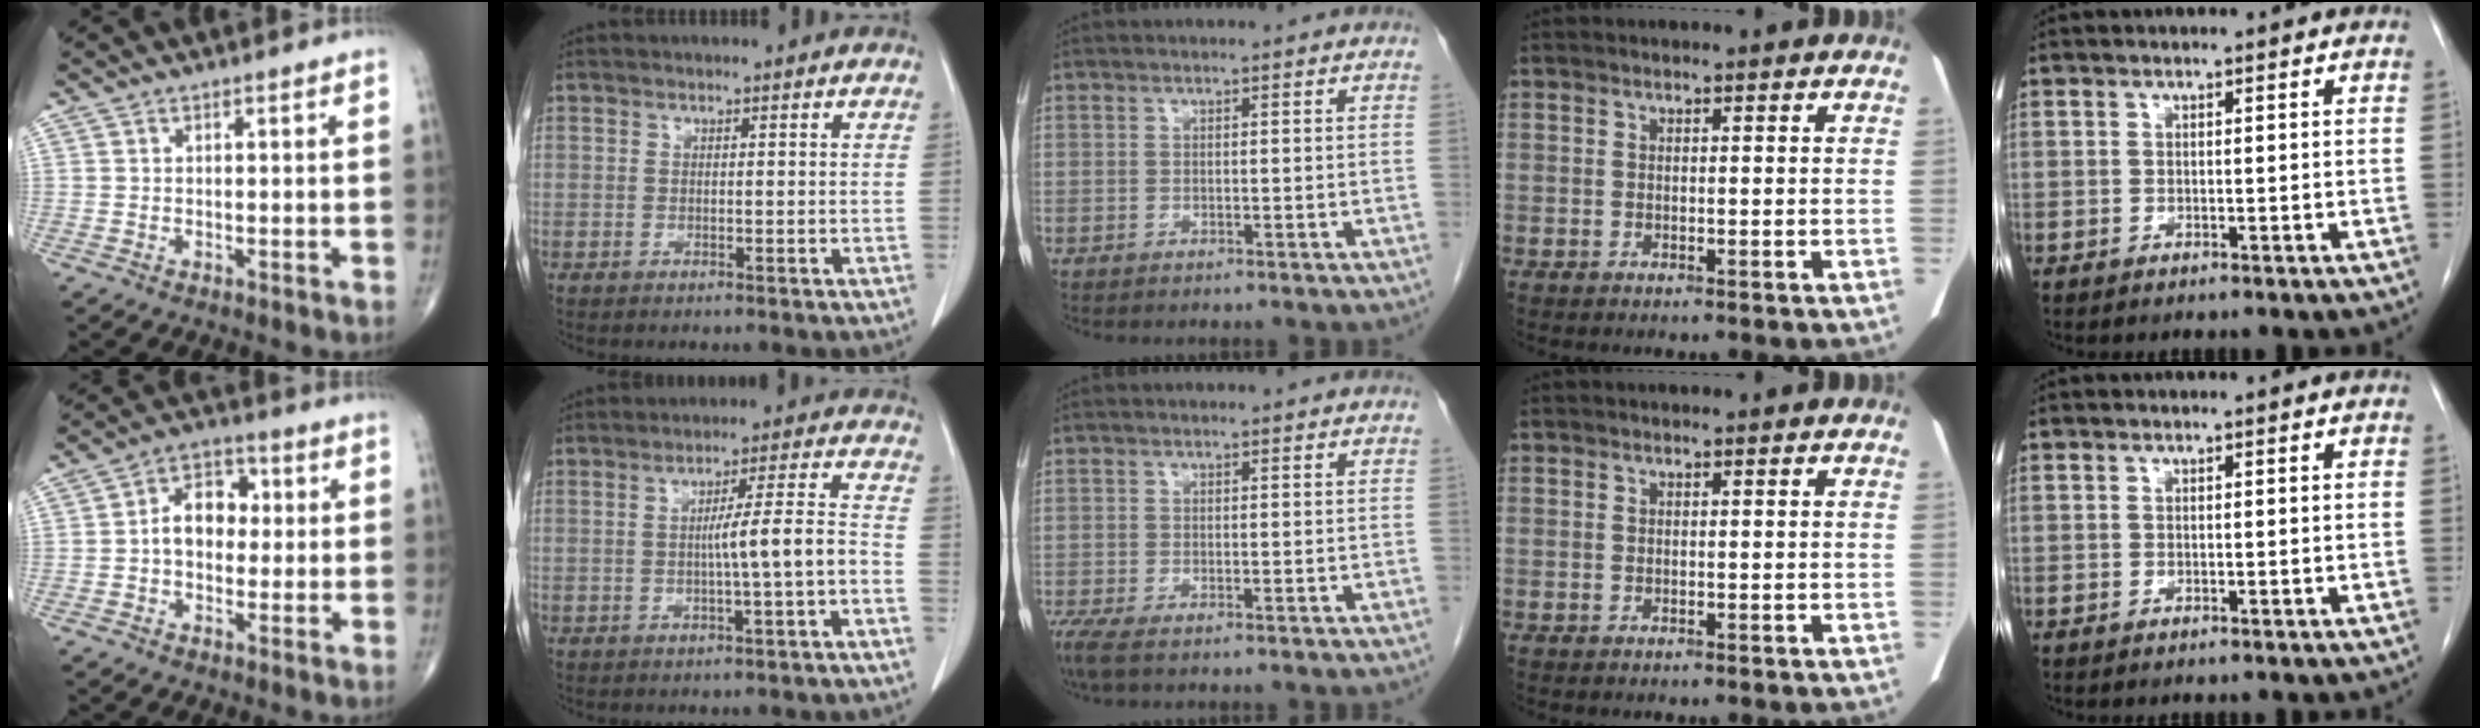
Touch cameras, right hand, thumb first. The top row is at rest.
{"thumb": {"total": 8.4, "force": [0.1, 6.1, 5.8], "torque": [-0.068, 0.026, -0.009]}, "index": {"total": 6.3, "force": [-1.7, -0.5, 6.0], "torque": [-0.092, 0.014, -0.023]}, "middle": {"total": 2.8, "force": [-1.9, 0.6, 1.9], "torque": [-0.043, -0.011, -0.038]}}